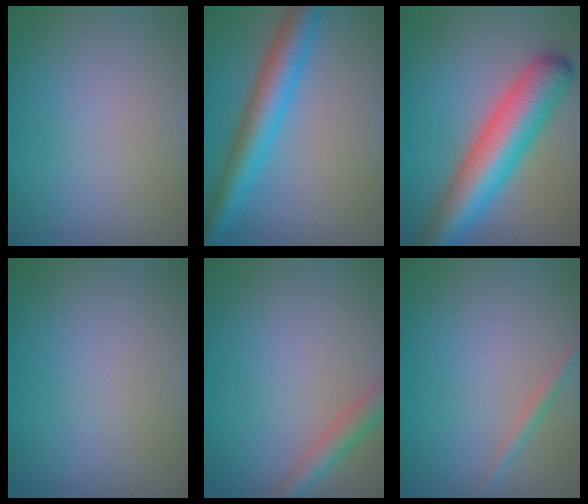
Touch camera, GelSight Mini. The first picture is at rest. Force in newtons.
{"total": 5.6, "press": 5.6, "slide": 0.1}
{"total": 8.4, "press": 8.4, "slide": 0.3}
{"total": 0.0}
{"total": 2.7, "press": 2.7, "slide": 0.2}
{"total": 1.1, "press": 1.1, "slide": 0.1}